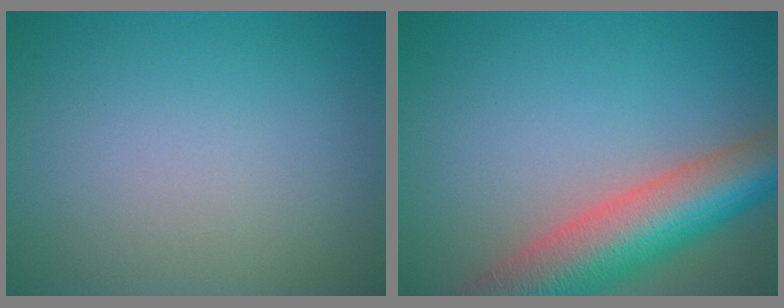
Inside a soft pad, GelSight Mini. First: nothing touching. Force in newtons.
{"total": 10.2, "press": 10.1, "slide": 0.6}